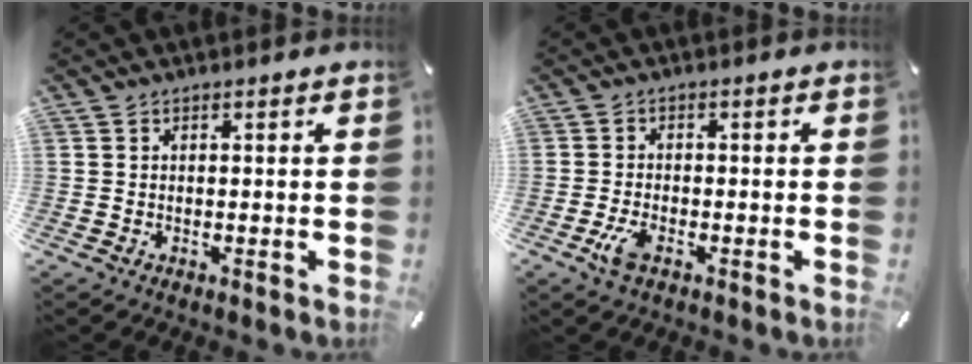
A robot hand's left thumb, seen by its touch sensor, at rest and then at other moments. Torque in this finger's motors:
{"motor_torque": [0.04, 0.06, 0.07, -0.07, 0.00]}